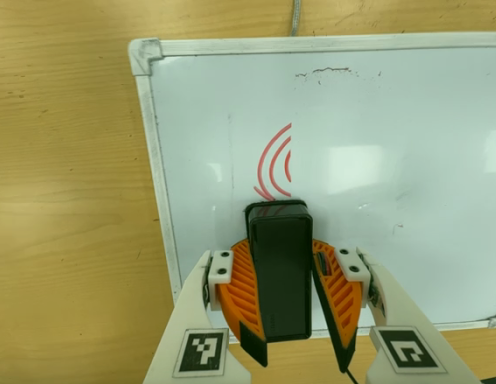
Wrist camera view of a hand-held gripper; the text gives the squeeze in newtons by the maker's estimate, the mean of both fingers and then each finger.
{"total": 10.7, "left": 10.7, "right": 10.8}